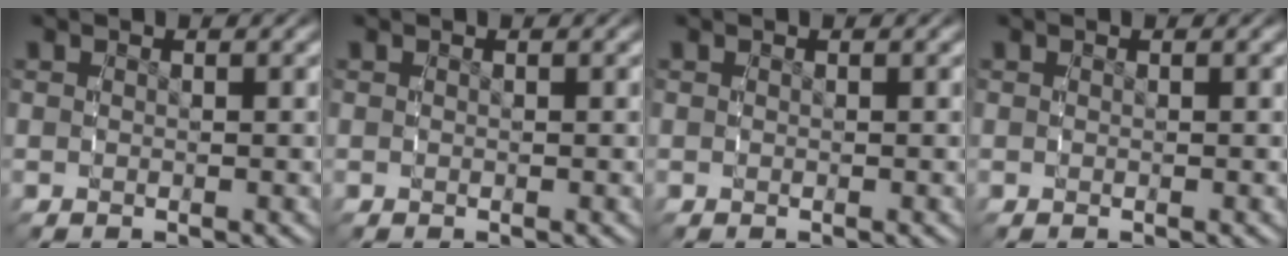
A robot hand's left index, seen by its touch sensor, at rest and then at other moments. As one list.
[{"total": 0.9, "force": [-0.2, -0.8, -0.3], "torque": [0.011, -0.008, 0.005]}, {"total": 0.0}, {"total": 0.0}]